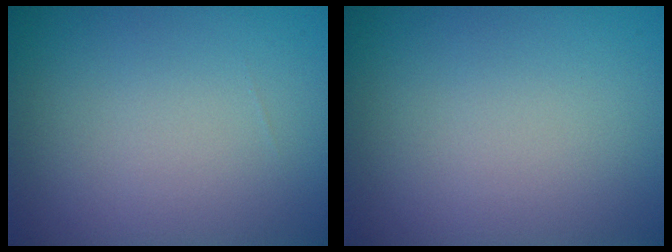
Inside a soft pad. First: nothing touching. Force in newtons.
{"total": 0.0}